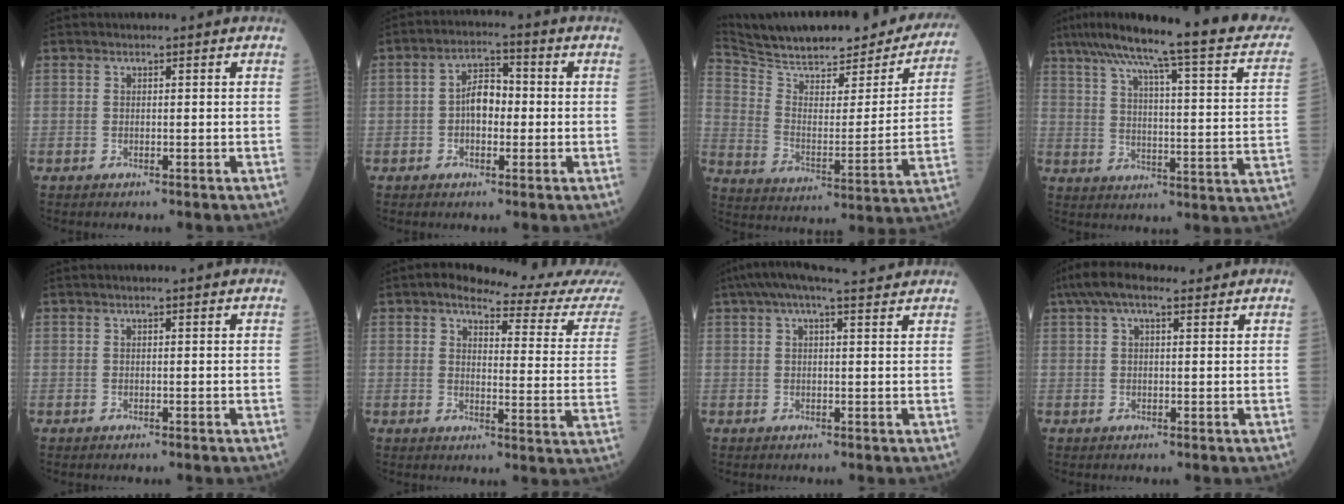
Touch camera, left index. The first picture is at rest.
{"total": 5.3, "force": [-0.4, 2.8, 4.4], "torque": [-0.081, 0.020, -0.013]}
{"total": 27.9, "force": [24.4, 6.7, 11.8], "torque": [-0.189, -0.040, 0.326]}
{"total": 25.7, "force": [20.5, 1.7, 15.4], "torque": [-0.232, -0.008, 0.263]}
{"total": 1.0, "force": [0.7, -0.1, 0.6], "torque": [-0.010, 0.009, 0.012]}
{"total": 14.2, "force": [13.0, 0.3, 5.5], "torque": [-0.066, -0.055, 0.140]}
{"total": 9.5, "force": [8.0, 1.2, 5.0], "torque": [-0.088, 0.045, 0.109]}
{"total": 6.9, "force": [4.9, 2.1, 4.4], "torque": [-0.091, 0.046, 0.086]}